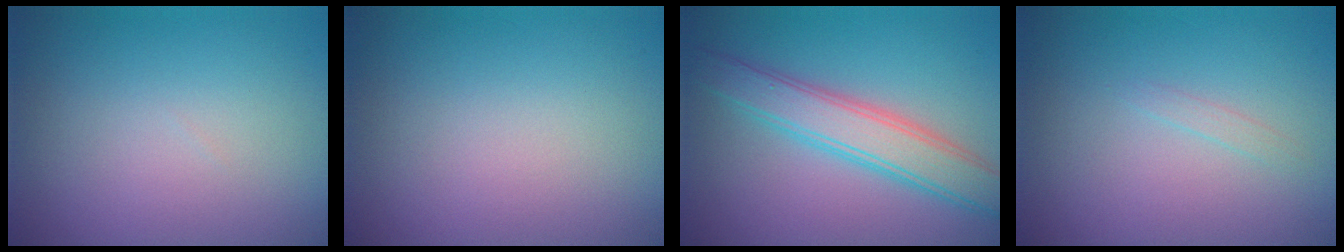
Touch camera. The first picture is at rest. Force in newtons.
{"total": 0.0}
{"total": 4.7, "press": 4.7, "slide": 0.1}
{"total": 0.6, "press": 0.6, "slide": 0.0}